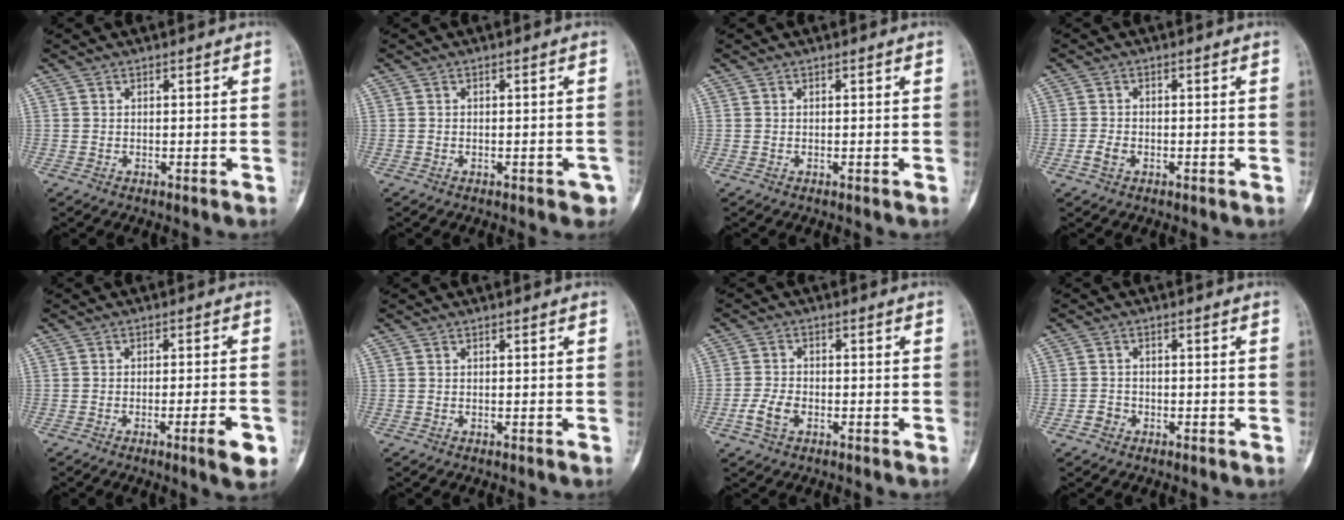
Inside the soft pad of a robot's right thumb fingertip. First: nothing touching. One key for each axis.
{"total": 2.6, "fx": -1.3, "fy": 1.1, "fz": 1.9, "tx": -0.007, "ty": 0.007, "tz": -0.015}
{"total": 0.0}
{"total": 2.2, "fx": -1.0, "fy": 1.4, "fz": 1.3, "tx": -0.025, "ty": 0.007, "tz": -0.021}
{"total": 5.8, "fx": -2.6, "fy": 0.8, "fz": 5.2, "tx": -0.068, "ty": 0.005, "tz": -0.035}
{"total": 0.0}
{"total": 4.3, "fx": -1.9, "fy": 2.6, "fz": 2.8, "tx": -0.058, "ty": 0.012, "tz": -0.038}
{"total": 2.0, "fx": -1.2, "fy": 1.6, "fz": 0.4, "tx": 0.000, "ty": 0.011, "tz": -0.024}